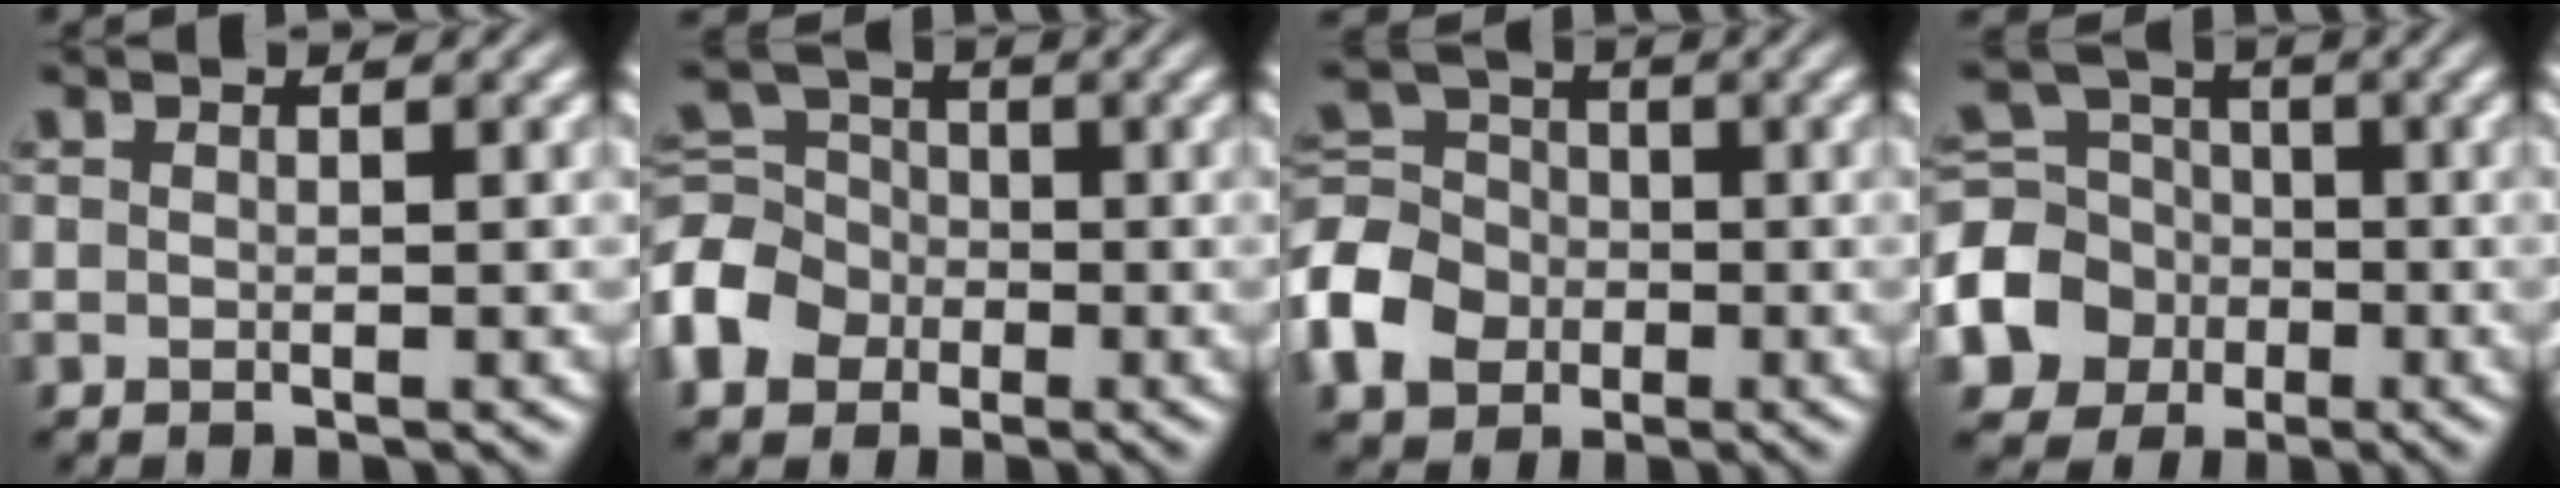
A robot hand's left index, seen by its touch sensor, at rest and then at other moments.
{"total": 6.2, "force": [-2.3, 5.1, 2.7], "torque": [-0.066, 0.013, -0.068]}
{"total": 6.9, "force": [-2.5, 5.6, 3.1], "torque": [-0.076, 0.011, -0.073]}
{"total": 6.4, "force": [-2.1, 5.6, 2.3], "torque": [-0.059, 0.002, -0.054]}